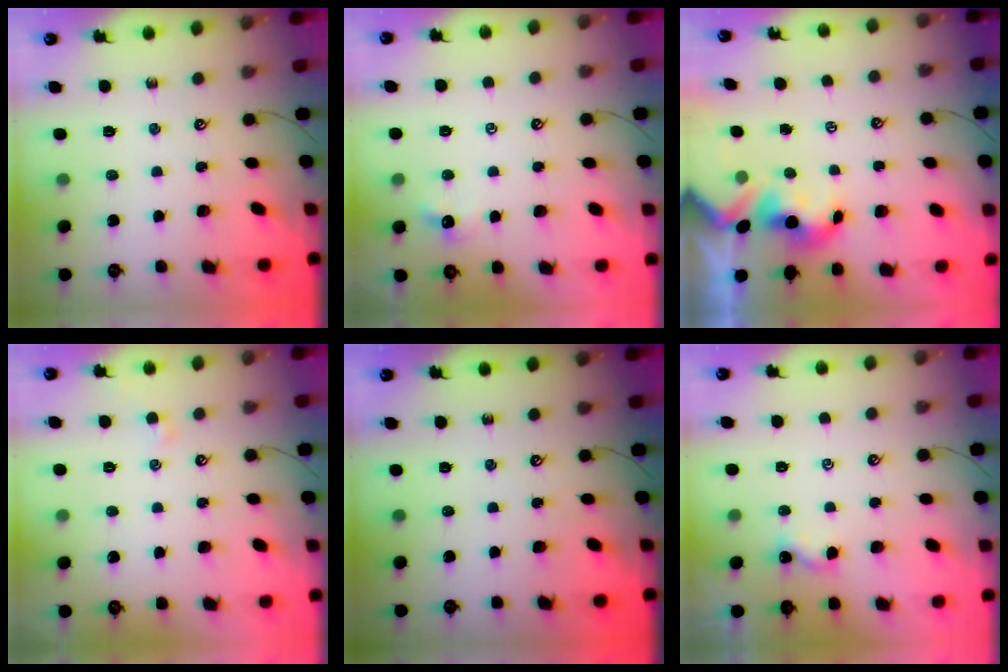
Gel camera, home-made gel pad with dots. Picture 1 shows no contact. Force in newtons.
{"total": 0.7, "press": 0.6, "slide": 0.5}
{"total": 1.7, "press": 1.5, "slide": 0.7}
{"total": 1.4, "press": 1.3, "slide": 0.3}
{"total": 0.0}
{"total": 2.0, "press": 2.0, "slide": 0.2}